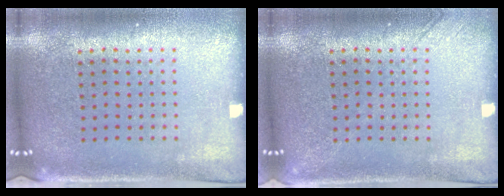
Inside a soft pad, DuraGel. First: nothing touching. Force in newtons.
{"total": 1.4, "press": 1.3, "slide": 0.3}